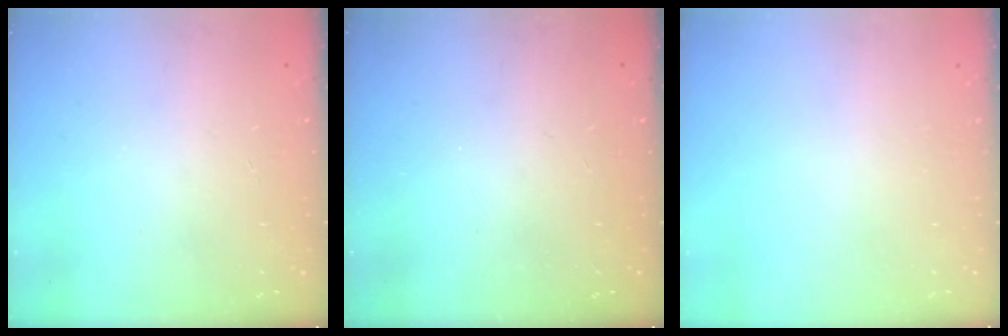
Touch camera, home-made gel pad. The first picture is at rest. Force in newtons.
{"total": 0.0}
{"total": 0.0}